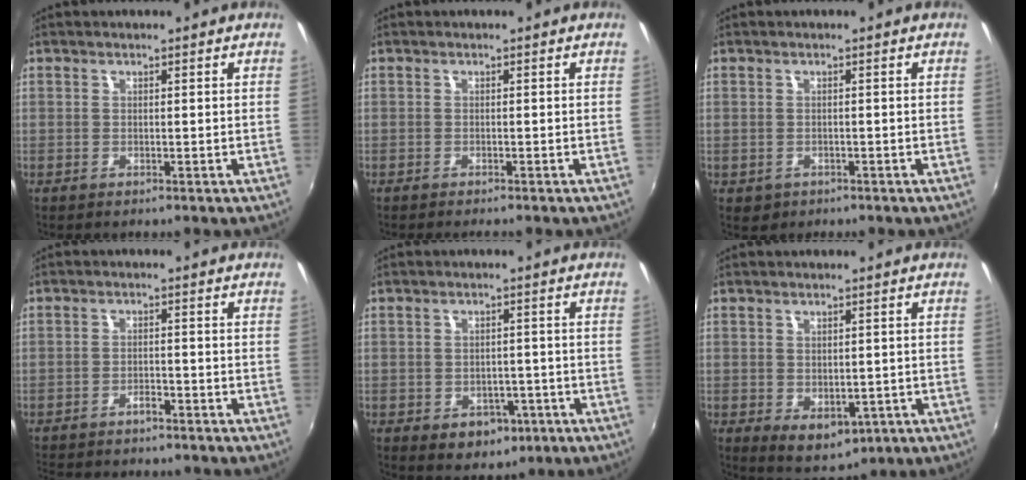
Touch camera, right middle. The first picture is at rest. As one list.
[{"total": 1.7, "force": [-1.6, 0.2, 0.7], "torque": [-0.019, -0.012, -0.026]}, {"total": 1.8, "force": [-0.2, 1.7, 0.7], "torque": [-0.018, -0.003, 0.001]}, {"total": 6.1, "force": [-5.5, 1.5, 2.2], "torque": [-0.062, -0.007, -0.085]}, {"total": 6.0, "force": [-2.4, 4.6, 3.0], "torque": [-0.062, -0.001, -0.019]}, {"total": 5.6, "force": [-1.0, 3.7, 4.0], "torque": [-0.061, -0.013, -0.005]}]